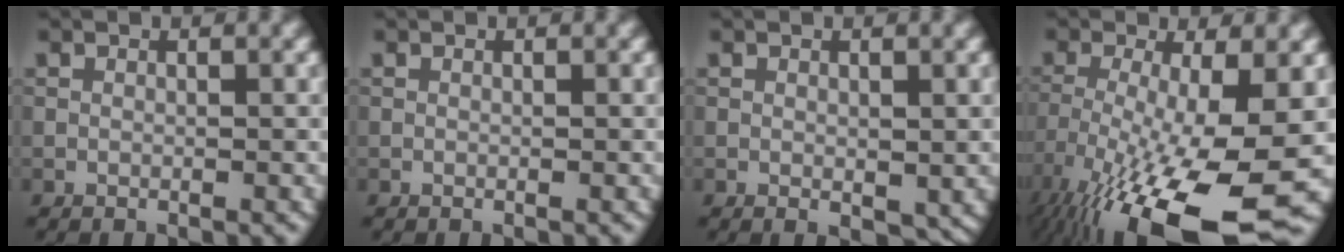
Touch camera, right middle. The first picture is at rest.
{"total": 0.0}
{"total": 1.4, "force": [0.0, 0.7, 1.2], "torque": [-0.013, -0.006, 0.003]}
{"total": 15.2, "force": [-7.1, 4.1, 12.8], "torque": [-0.234, -0.031, -0.115]}